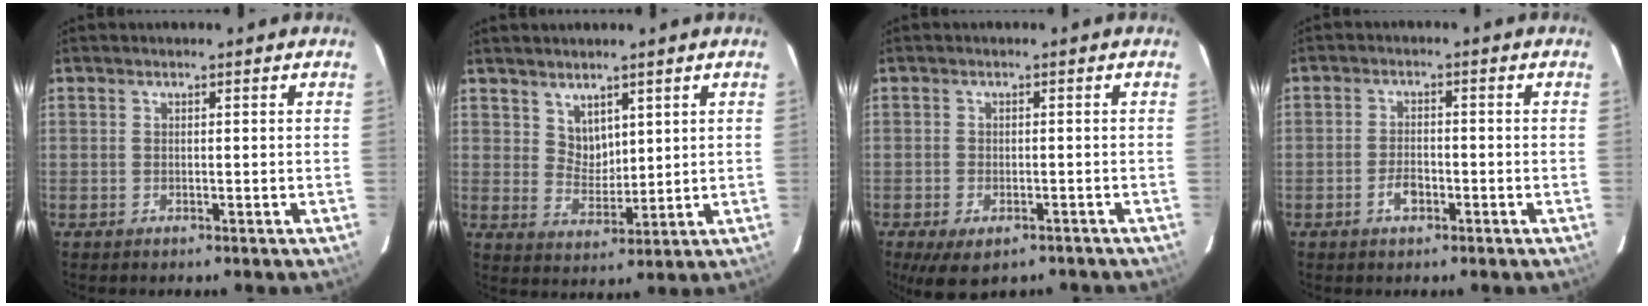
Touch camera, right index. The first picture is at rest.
{"total": 4.7, "force": [3.2, 3.0, 1.8], "torque": [-0.021, 0.001, 0.067]}
{"total": 7.9, "force": [-5.3, 3.6, 4.6], "torque": [-0.094, -0.025, -0.076]}
{"total": 3.5, "force": [-1.7, 1.9, 2.3], "torque": [-0.048, 0.002, -0.030]}